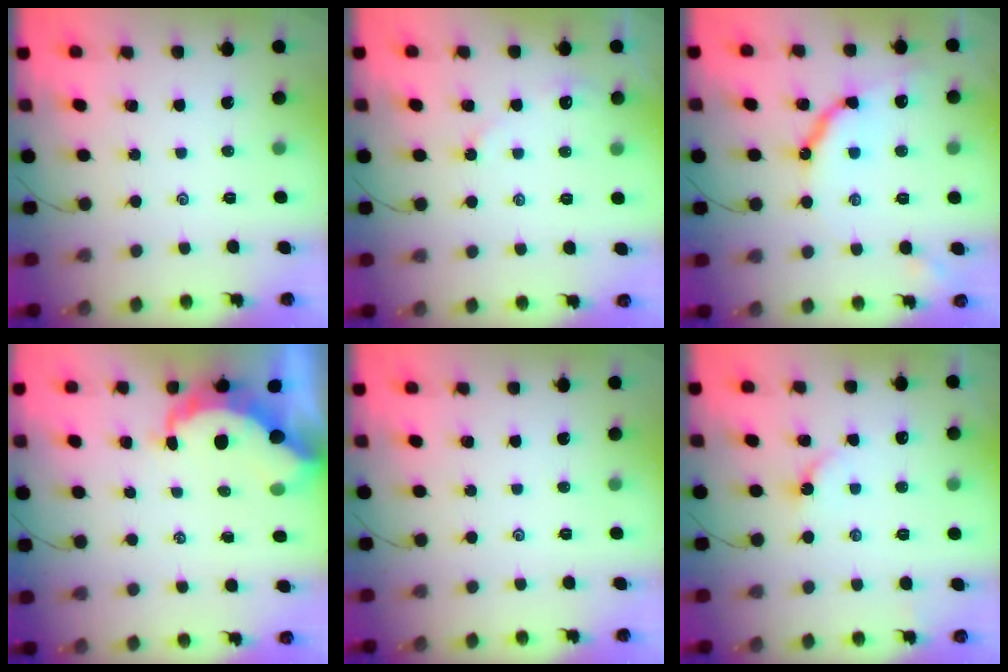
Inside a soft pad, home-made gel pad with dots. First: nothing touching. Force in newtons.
{"total": 2.9, "press": 2.9, "slide": 0.5}
{"total": 10.3, "press": 10.2, "slide": 0.9}
{"total": 8.4, "press": 8.3, "slide": 1.0}
{"total": 0.0}
{"total": 2.7, "press": 2.7, "slide": 0.4}